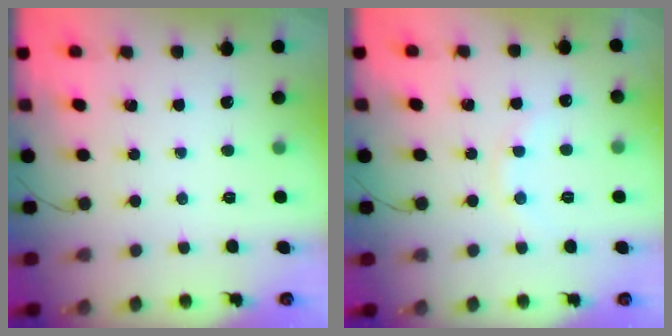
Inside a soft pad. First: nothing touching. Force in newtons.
{"total": 7.4, "press": 7.2, "slide": 1.6}